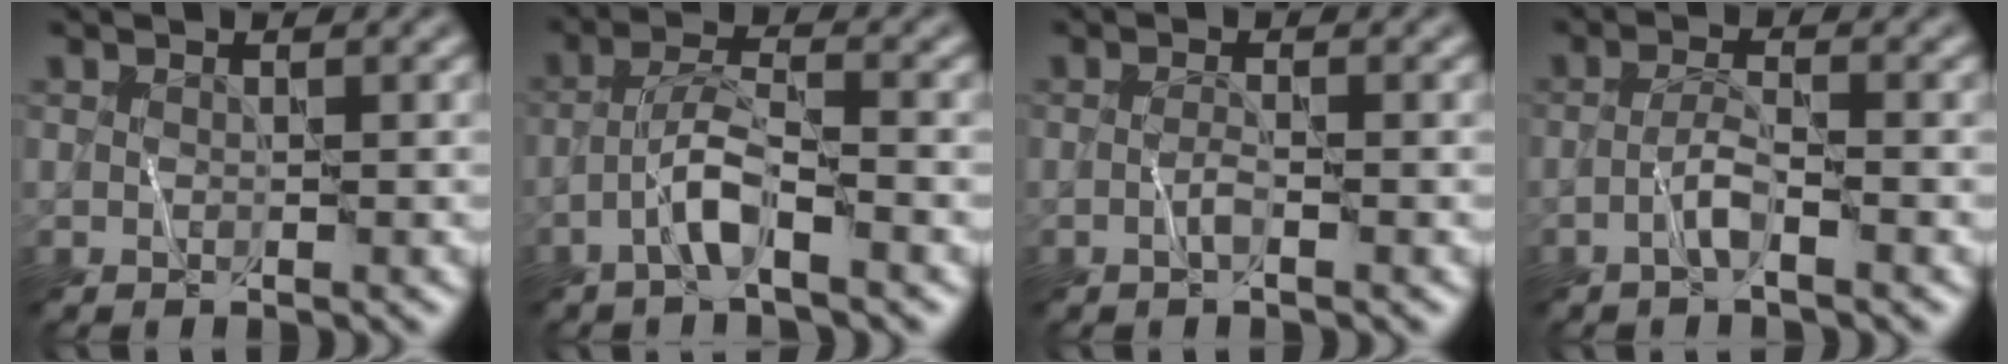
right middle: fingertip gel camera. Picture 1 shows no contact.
{"total": 3.6, "force": [-2.0, 0.5, 2.9], "torque": [-0.057, 0.011, -0.046]}
{"total": 0.9, "force": [-0.4, 0.0, 0.9], "torque": [-0.015, 0.001, -0.011]}
{"total": 2.0, "force": [-1.1, 0.2, 1.6], "torque": [-0.033, 0.006, -0.027]}